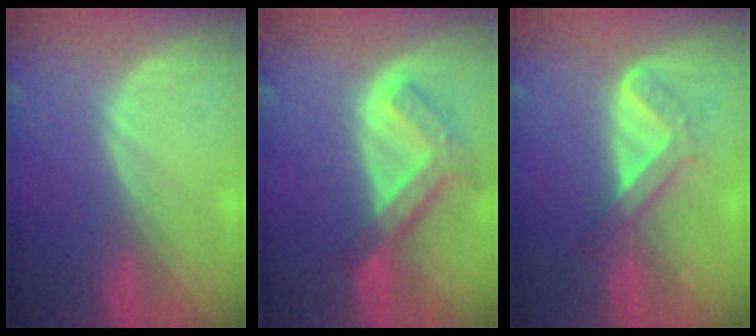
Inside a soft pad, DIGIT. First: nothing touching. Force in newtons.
{"total": 7.5, "press": 6.4, "slide": 3.8}
{"total": 4.6, "press": 4.6, "slide": 0.6}